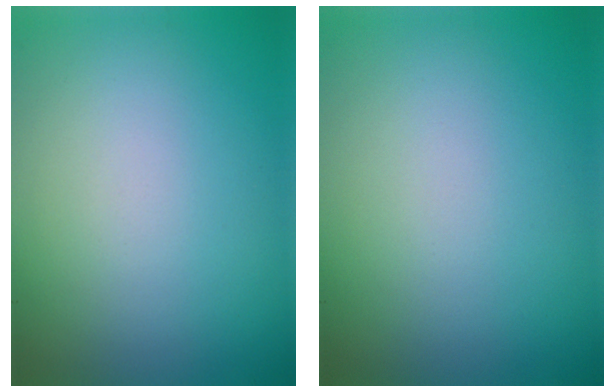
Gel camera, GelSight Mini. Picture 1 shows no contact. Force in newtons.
{"total": 0.0}